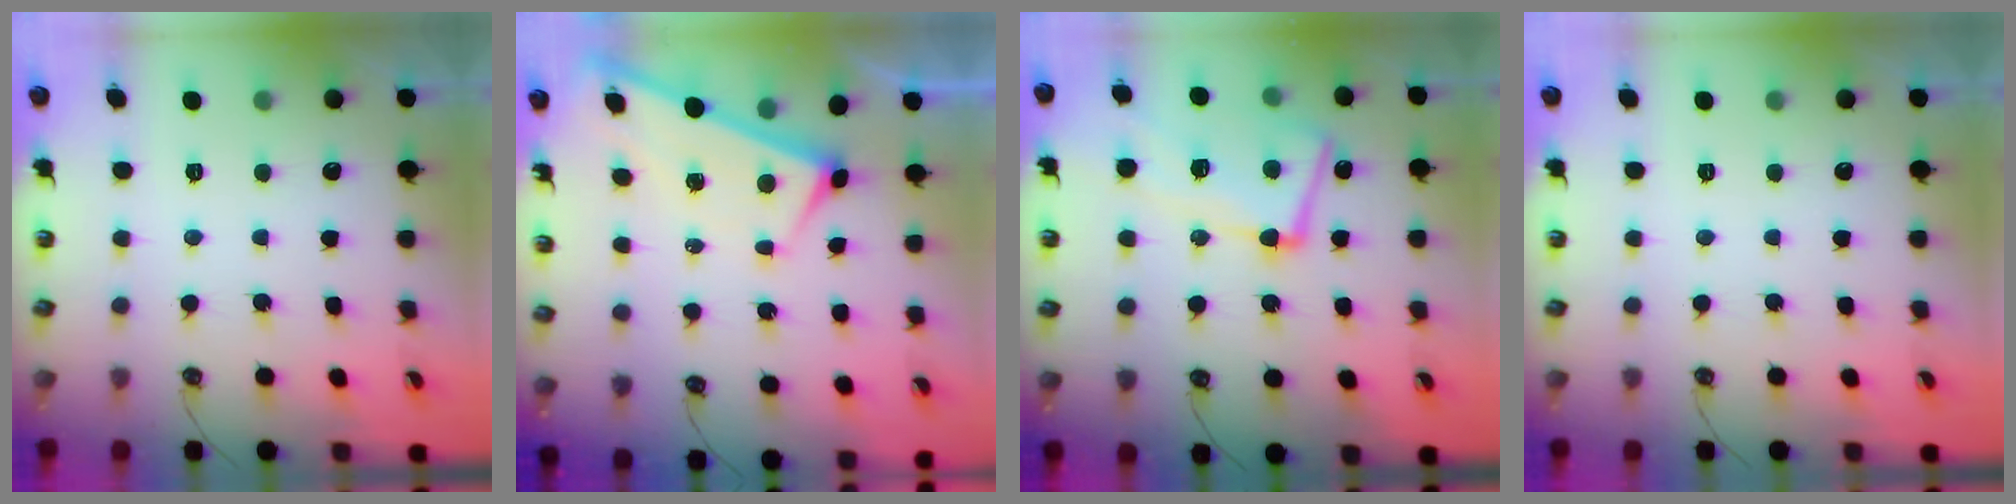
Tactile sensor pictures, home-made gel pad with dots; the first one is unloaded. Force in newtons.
{"total": 1.2, "press": 1.2, "slide": 0.2}
{"total": 9.0, "press": 8.8, "slide": 1.7}
{"total": 0.0}